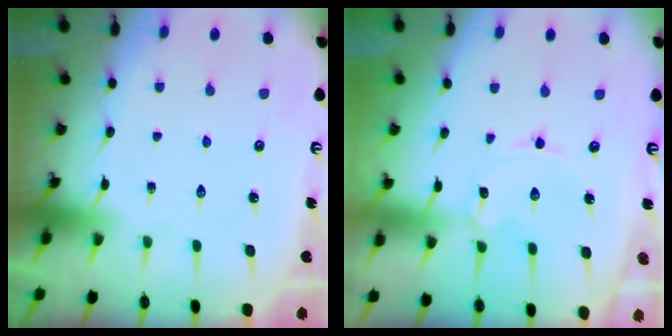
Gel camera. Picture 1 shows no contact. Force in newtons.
{"total": 1.2, "press": 1.1, "slide": 0.1}